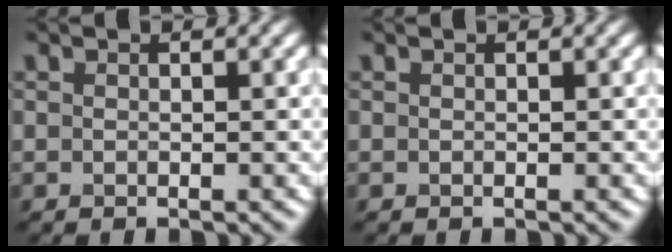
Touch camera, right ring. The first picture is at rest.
{"total": 0.0}